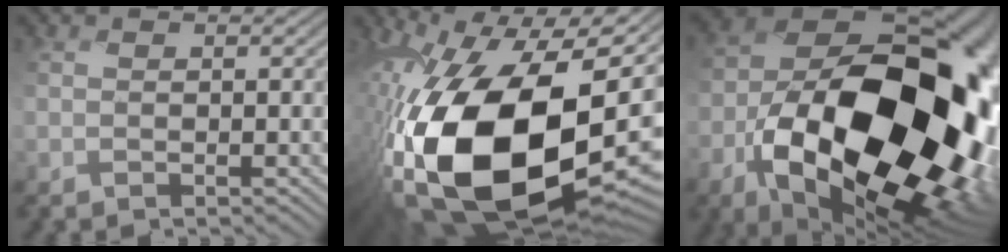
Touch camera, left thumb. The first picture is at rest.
{"total": 22.7, "force": [-3.7, 12.8, 18.3], "torque": [-0.391, -0.053, -0.046]}
{"total": 23.5, "force": [-5.4, 14.6, 17.5], "torque": [-0.341, -0.079, -0.044]}